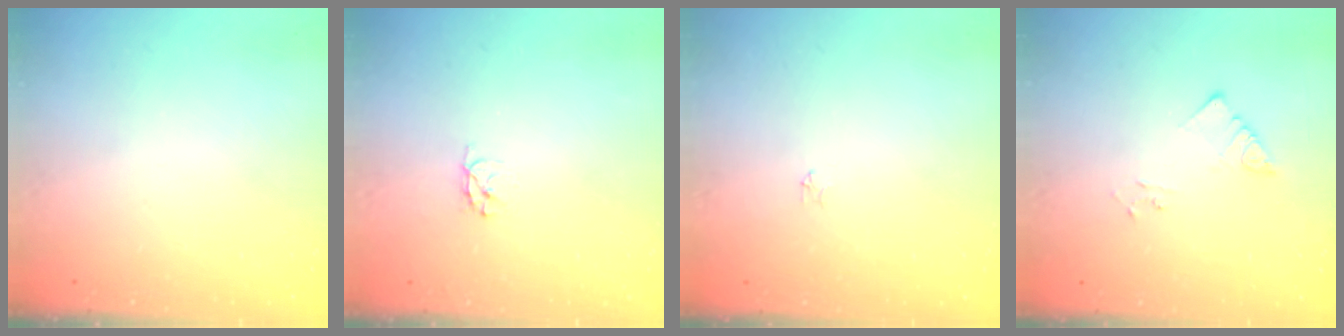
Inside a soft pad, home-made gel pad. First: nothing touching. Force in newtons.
{"total": 2.9, "press": 2.9, "slide": 0.3}
{"total": 2.2, "press": 2.2, "slide": 0.3}
{"total": 2.2, "press": 2.2, "slide": 0.2}